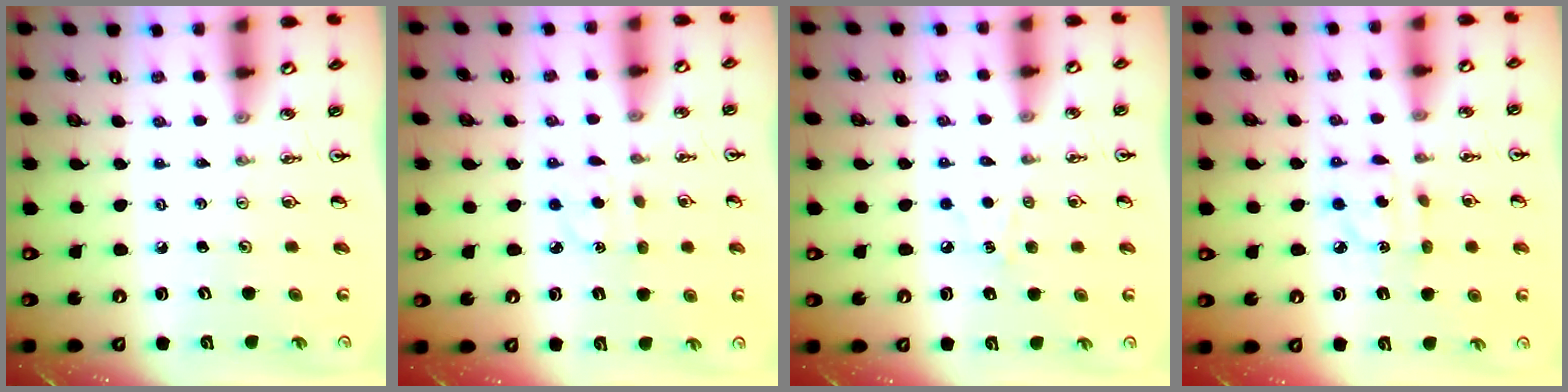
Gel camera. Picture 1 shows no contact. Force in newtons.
{"total": 2.7, "press": 2.6, "slide": 0.4}
{"total": 6.0, "press": 6.0, "slide": 0.8}
{"total": 4.1, "press": 4.1, "slide": 0.2}